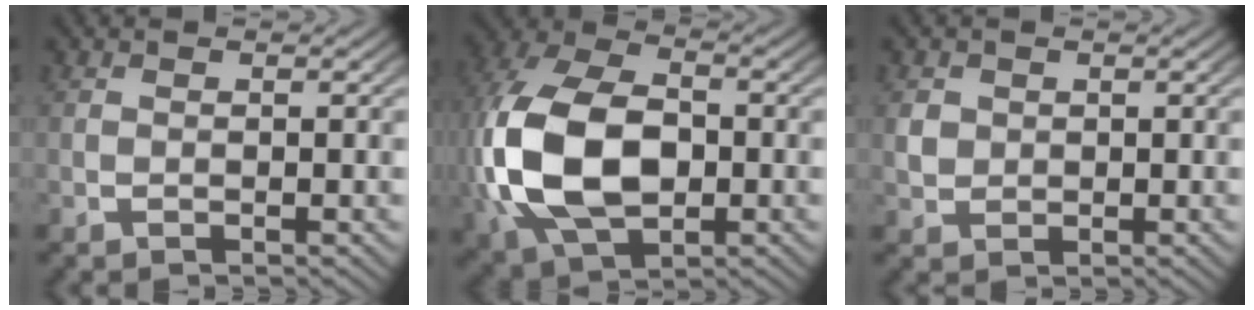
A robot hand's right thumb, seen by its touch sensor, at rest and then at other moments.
{"total": 15.1, "force": [-1.1, 10.3, 11.0], "torque": [-0.293, -0.056, 0.013]}
{"total": 2.1, "force": [0.4, 1.9, 0.8], "torque": [-0.022, -0.007, 0.017]}